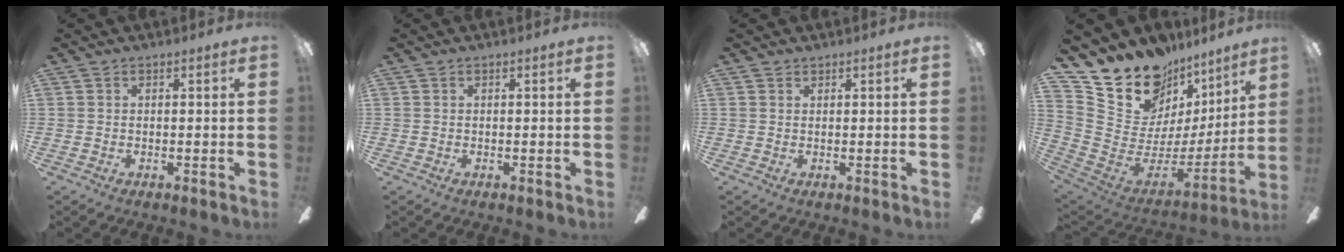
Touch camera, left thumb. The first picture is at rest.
{"total": 0.0}
{"total": 0.7, "force": [0.6, 0.2, 0.0], "torque": [0.001, 0.001, 0.012]}
{"total": 15.2, "force": [12.3, 8.3, 3.3], "torque": [-0.074, -0.114, 0.236]}